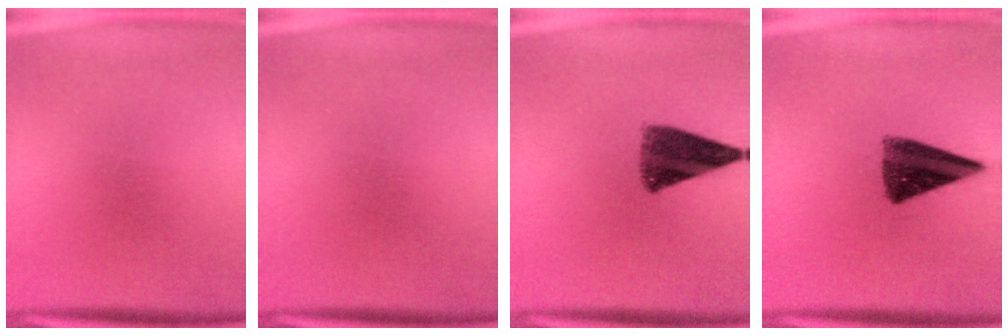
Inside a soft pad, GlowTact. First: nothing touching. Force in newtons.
{"total": 0.0}
{"total": 9.2}
{"total": 10.6}